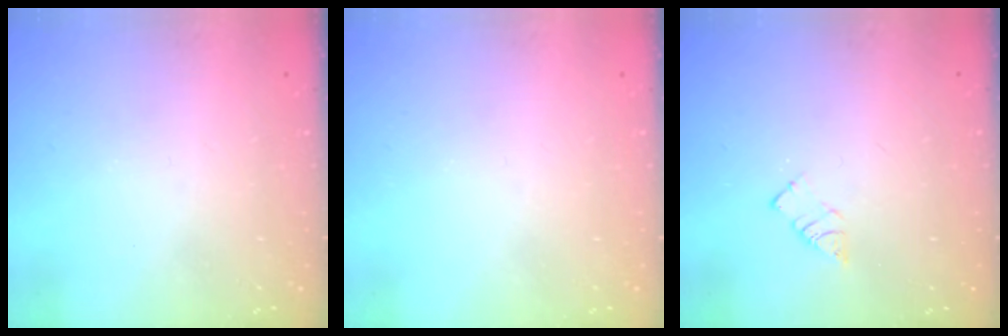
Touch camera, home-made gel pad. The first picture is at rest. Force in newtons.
{"total": 0.0}
{"total": 3.6, "press": 3.6, "slide": 0.4}